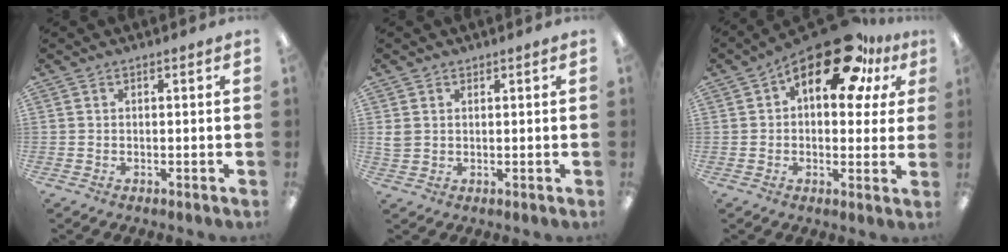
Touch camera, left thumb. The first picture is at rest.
{"total": 2.7, "force": [1.3, 2.2, 0.9], "torque": [-0.019, 0.003, 0.024]}
{"total": 18.8, "force": [10.0, 8.6, 13.4], "torque": [-0.192, -0.056, 0.163]}